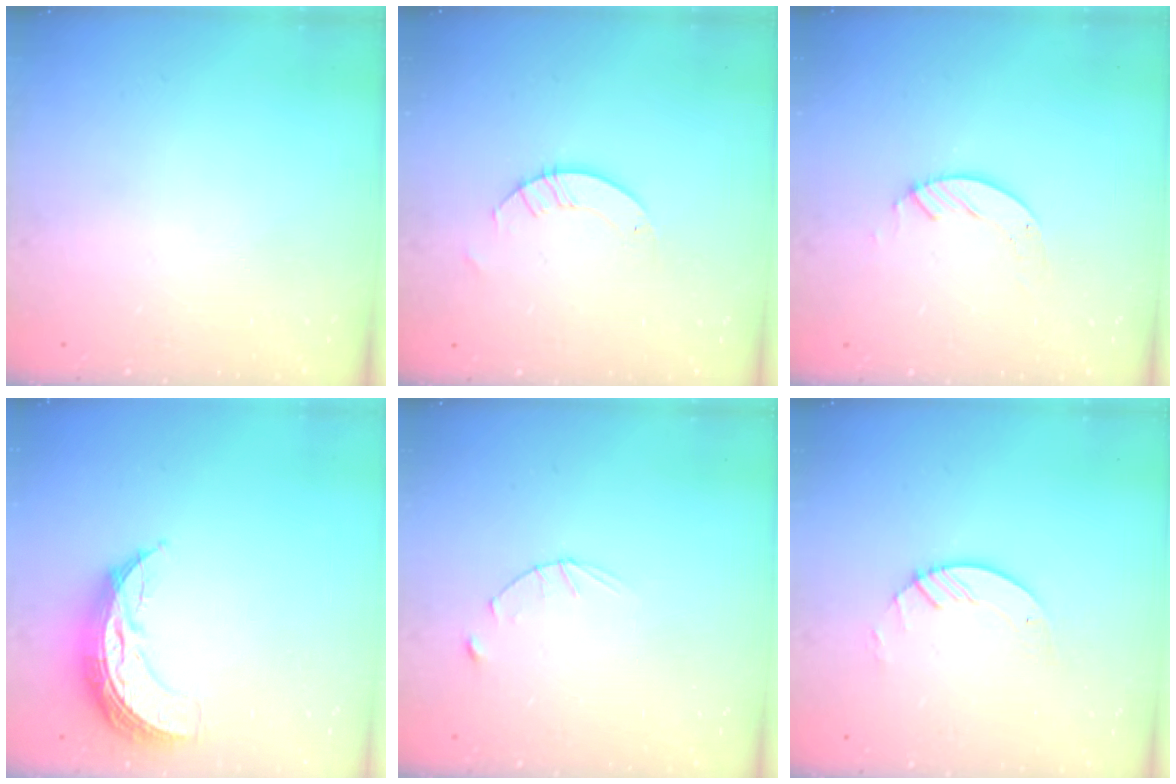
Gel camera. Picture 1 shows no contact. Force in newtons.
{"total": 2.6, "press": 2.6, "slide": 0.2}
{"total": 3.5, "press": 3.5, "slide": 0.4}
{"total": 9.9, "press": 9.9, "slide": 0.6}
{"total": 2.8, "press": 2.8, "slide": 0.4}
{"total": 3.6, "press": 3.6, "slide": 0.4}